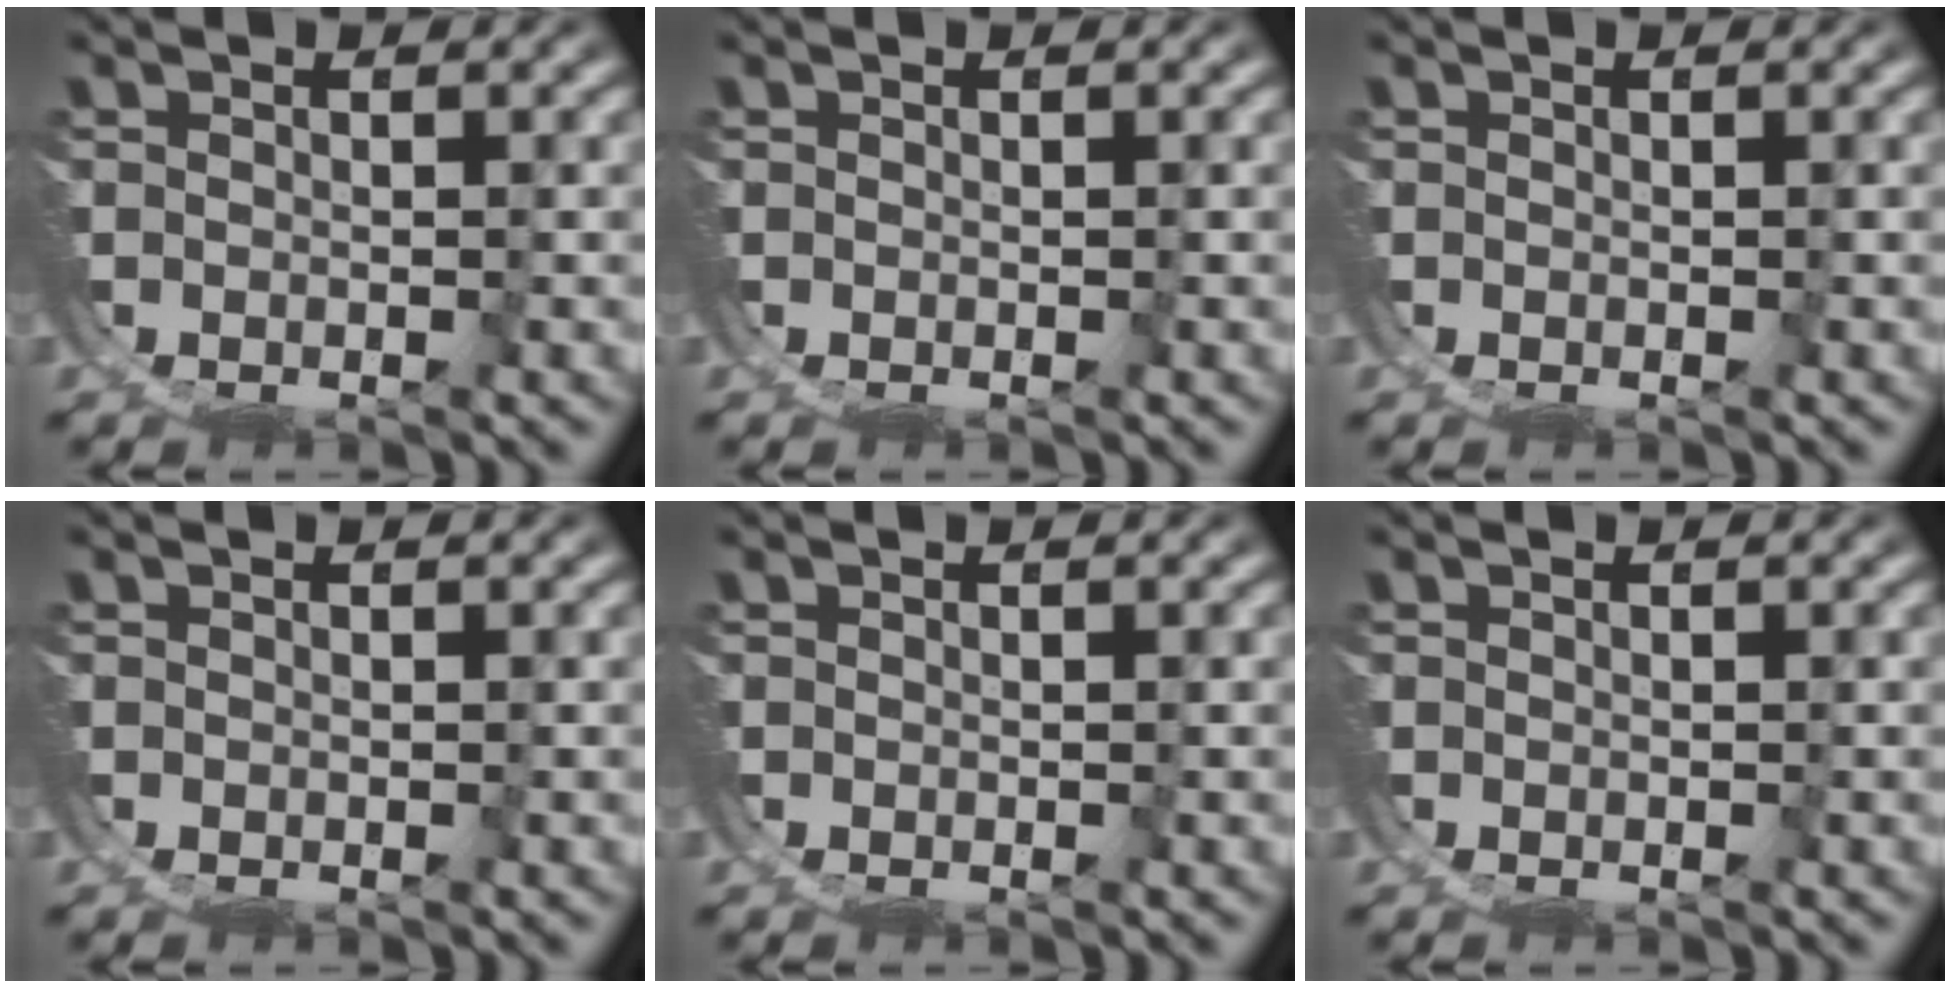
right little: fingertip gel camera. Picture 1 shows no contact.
{"total": 0.0}
{"total": 0.0}
{"total": 0.0}
{"total": 0.0}
{"total": 0.0}